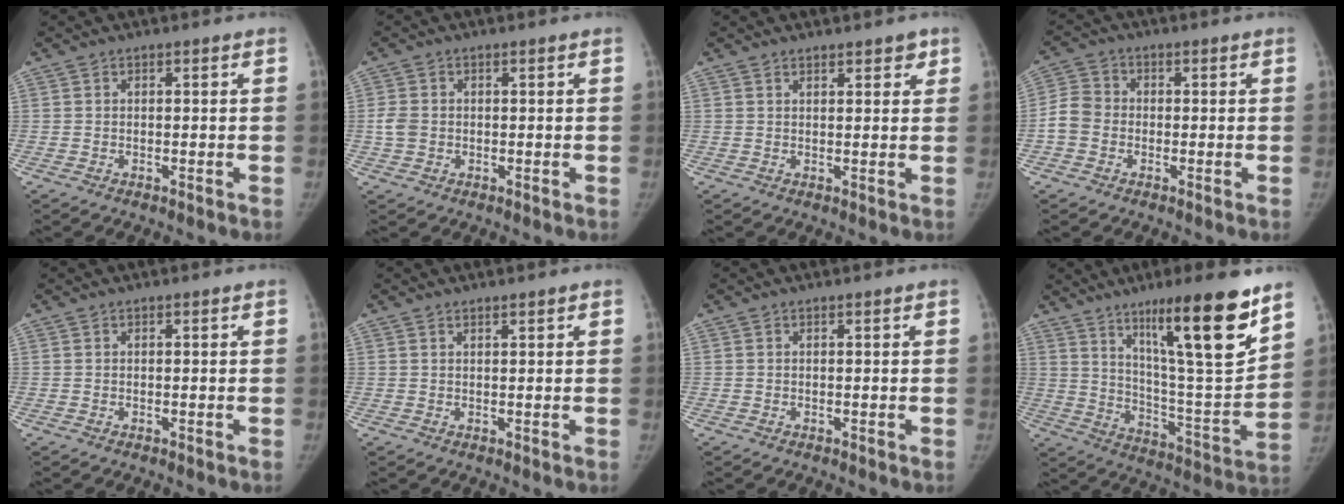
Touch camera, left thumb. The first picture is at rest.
{"total": 2.9, "force": [-0.1, 2.4, 1.6], "torque": [-0.033, 0.002, -0.002]}
{"total": 3.3, "force": [2.3, 1.5, 1.8], "torque": [-0.004, -0.011, 0.030]}
{"total": 5.1, "force": [-1.2, 4.4, 2.3], "torque": [-0.037, 0.013, -0.033]}
{"total": 0.0}
{"total": 1.0, "force": [0.8, 0.2, 0.5], "torque": [-0.007, -0.004, 0.014]}
{"total": 0.0}
{"total": 22.3, "force": [13.3, 3.1, 17.5], "torque": [-0.250, -0.073, 0.222]}